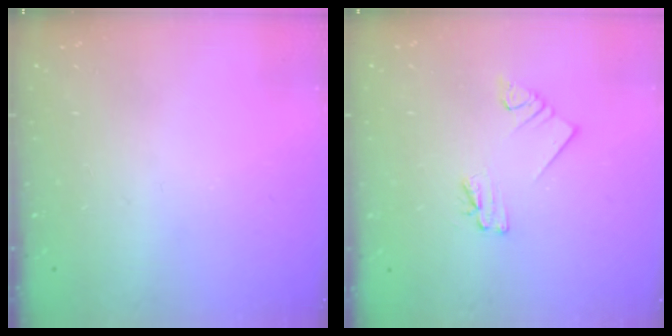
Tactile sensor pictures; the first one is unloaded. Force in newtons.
{"total": 2.3, "press": 2.3, "slide": 0.1}